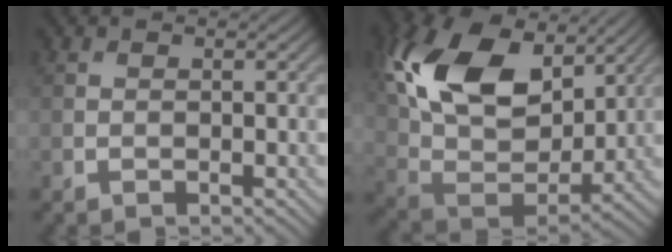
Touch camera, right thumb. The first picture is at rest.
{"total": 17.7, "force": [7.4, 10.9, 11.9], "torque": [-0.260, 0.020, 0.138]}